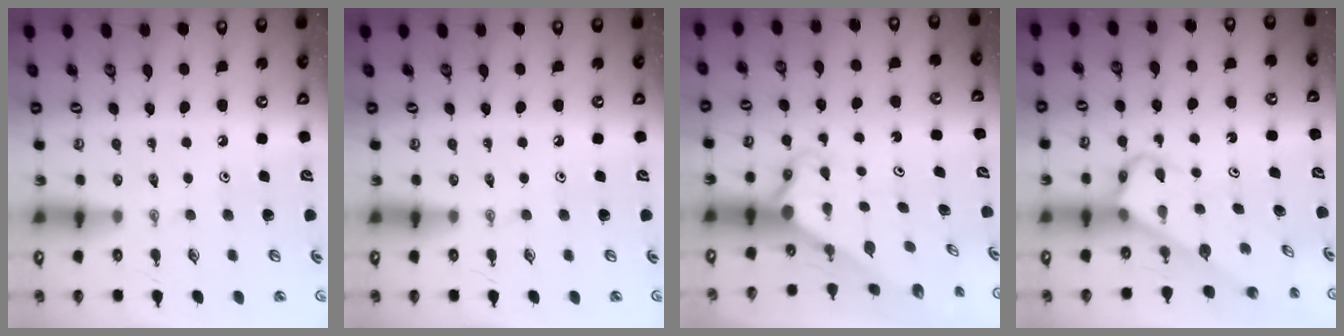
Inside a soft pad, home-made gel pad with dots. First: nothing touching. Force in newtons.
{"total": 0.0}
{"total": 3.0, "press": 3.0, "slide": 0.2}
{"total": 3.8, "press": 3.8, "slide": 0.2}